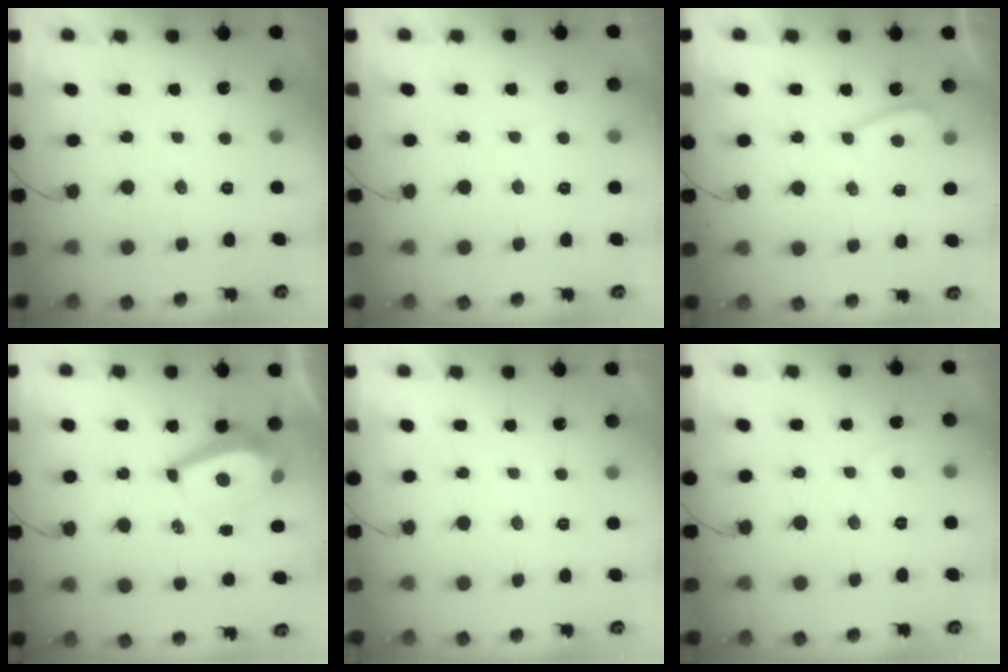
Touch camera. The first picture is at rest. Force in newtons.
{"total": 2.4, "press": 2.4, "slide": 0.2}
{"total": 4.4, "press": 4.4, "slide": 0.5}
{"total": 7.8, "press": 7.7, "slide": 1.1}
{"total": 2.3, "press": 2.3, "slide": 0.4}
{"total": 2.4, "press": 2.3, "slide": 0.5}